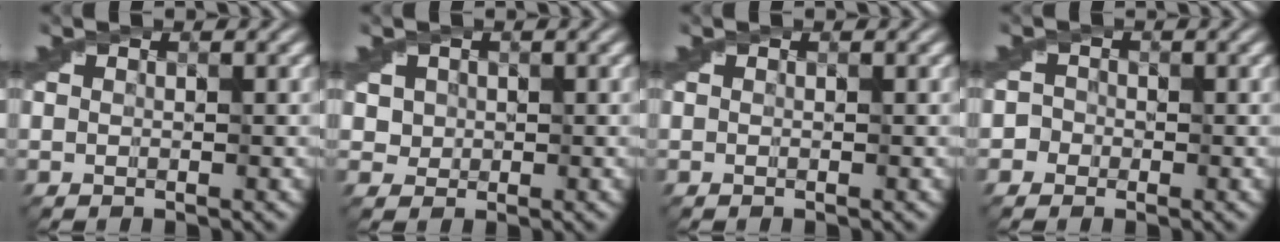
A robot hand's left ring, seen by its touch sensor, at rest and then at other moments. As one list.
[{"total": 3.3, "force": [0.9, 2.7, 1.7], "torque": [-0.051, 0.005, 0.031]}, {"total": 0.0}, {"total": 2.3, "force": [-0.1, 2.2, 0.8], "torque": [0.005, 0.010, -0.017]}]